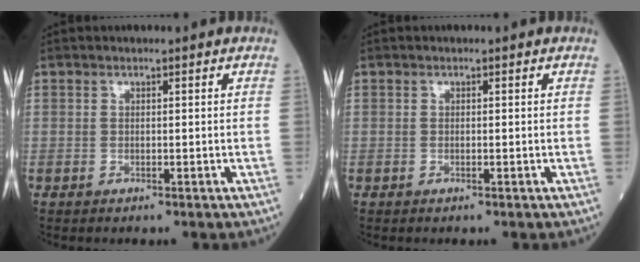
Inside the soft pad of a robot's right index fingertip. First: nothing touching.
{"total": 0.0}